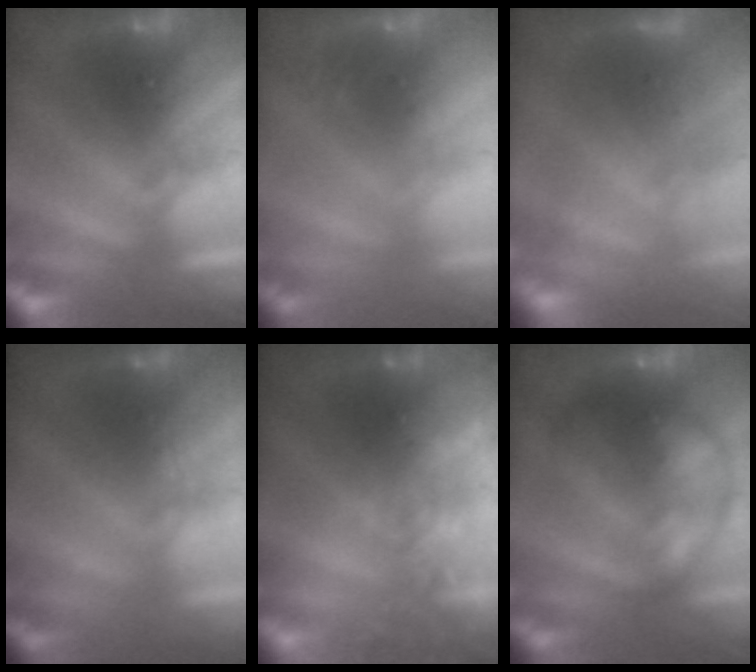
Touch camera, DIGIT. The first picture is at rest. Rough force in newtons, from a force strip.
{"total": 2.3}
{"total": 3.8}
{"total": 1.8}
{"total": 2.3}
{"total": 7.6}